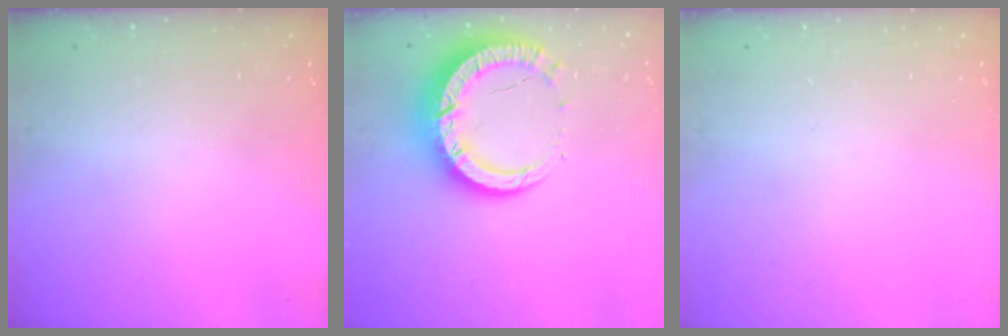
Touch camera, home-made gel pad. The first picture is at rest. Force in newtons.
{"total": 11.1, "press": 11.1, "slide": 1.0}
{"total": 0.0}